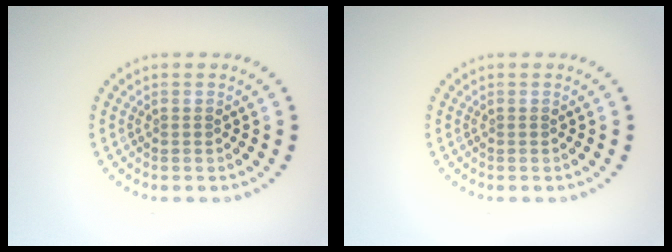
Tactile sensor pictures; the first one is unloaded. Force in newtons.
{"total": 0.0}